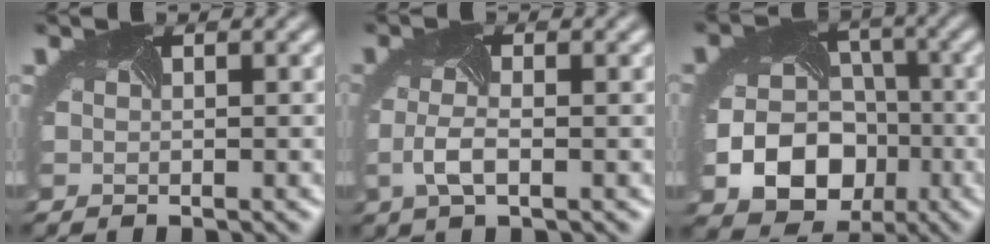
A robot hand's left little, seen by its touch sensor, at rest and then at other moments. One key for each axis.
{"total": 2.4, "fx": -0.8, "fy": 0.9, "fz": 2.0, "tx": -0.056, "ty": -0.005, "tz": -0.016}
{"total": 10.2, "fx": -3.5, "fy": 8.3, "fz": 4.9, "tx": -0.079, "ty": -0.033, "tz": -0.064}